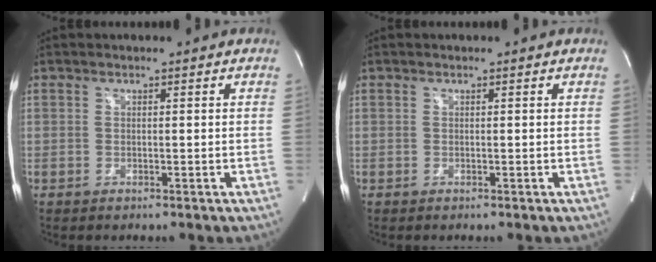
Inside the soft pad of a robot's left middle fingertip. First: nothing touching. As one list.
[{"total": 0.0}]